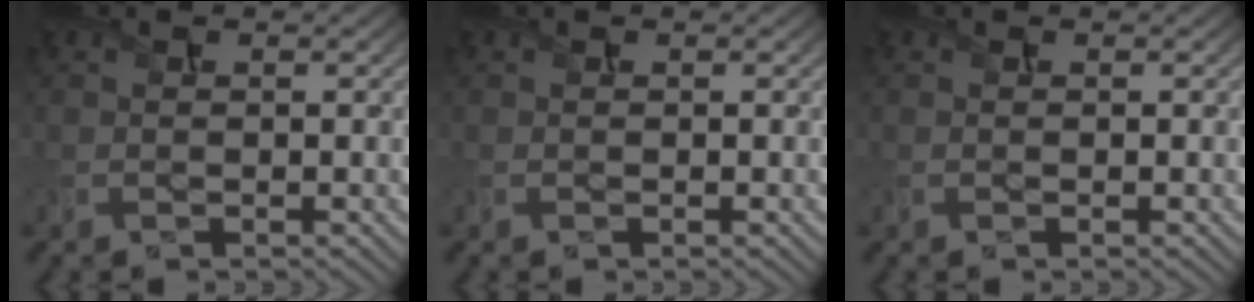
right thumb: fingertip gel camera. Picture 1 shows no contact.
{"total": 0.0}
{"total": 0.0}